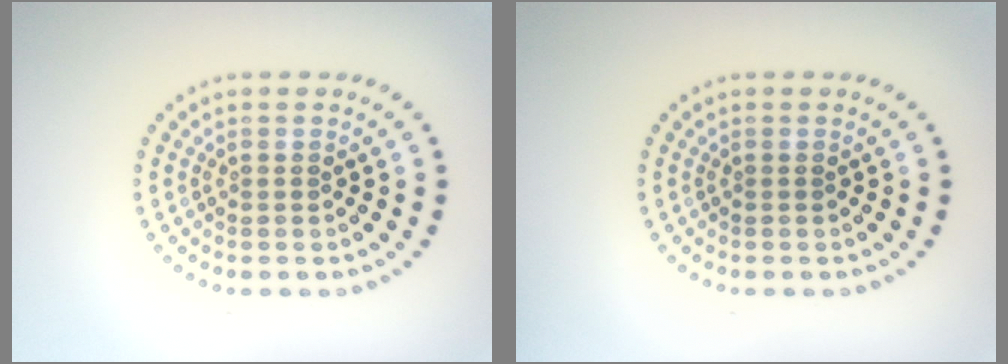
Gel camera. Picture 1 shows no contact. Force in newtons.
{"total": 0.0}